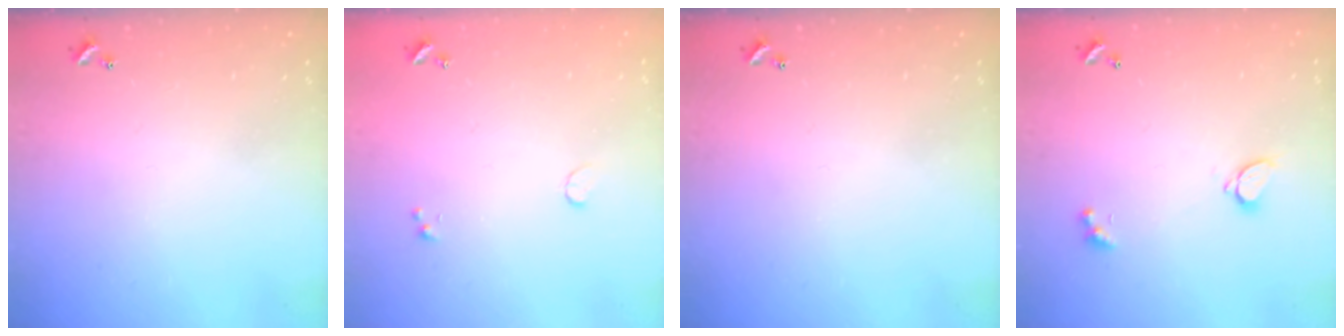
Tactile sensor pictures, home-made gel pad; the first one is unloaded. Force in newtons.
{"total": 0.5, "press": 0.4, "slide": 0.3}
{"total": 0.0}
{"total": 1.6, "press": 1.6, "slide": 0.5}